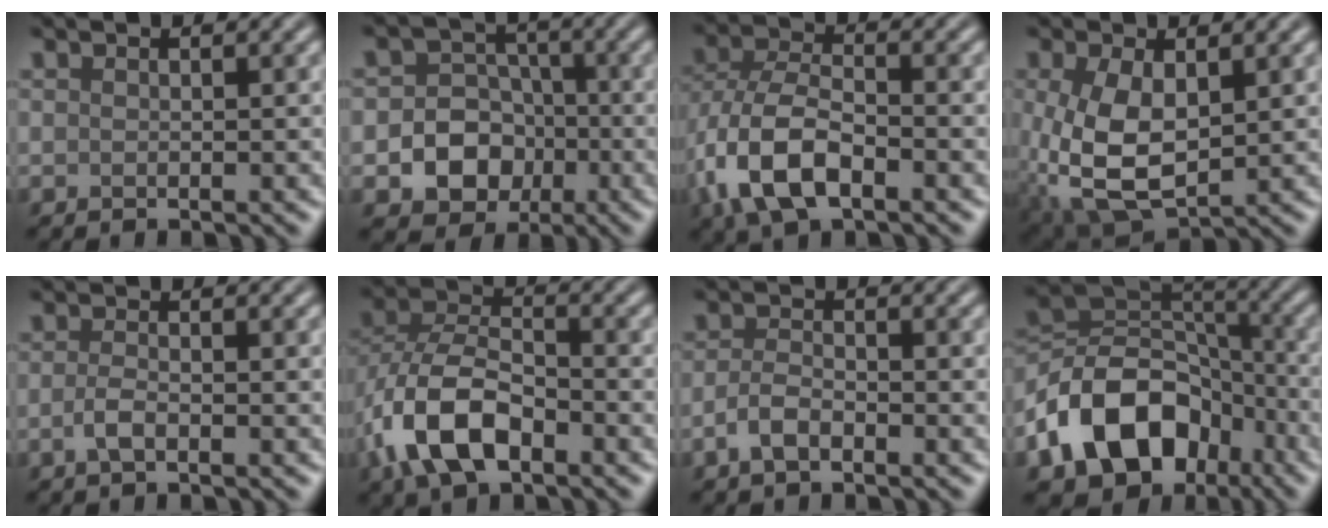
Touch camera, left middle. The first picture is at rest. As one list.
[{"total": 6.6, "force": [-1.9, 5.7, 2.8], "torque": [-0.022, 0.003, -0.052]}, {"total": 8.2, "force": [-3.2, 4.4, 6.1], "torque": [-0.140, -0.004, -0.073]}, {"total": 7.7, "force": [-0.3, 4.5, 6.3], "torque": [-0.157, -0.013, 0.005]}, {"total": 1.6, "force": [-0.6, 0.6, 1.3], "torque": [-0.030, 0.000, -0.016]}, {"total": 8.4, "force": [-3.4, 4.6, 6.1], "torque": [-0.130, 0.003, -0.075]}, {"total": 2.3, "force": [-1.2, 1.0, 1.6], "torque": [-0.034, 0.003, -0.029]}, {"total": 12.3, "force": [-5.8, 8.5, 6.7], "torque": [-0.124, 0.004, -0.114]}]